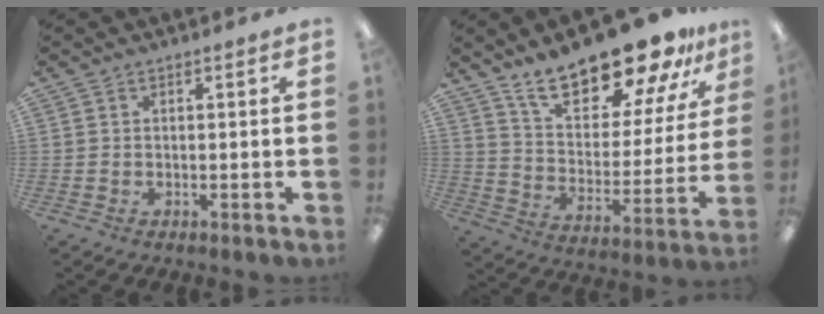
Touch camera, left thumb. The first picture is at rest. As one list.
[{"total": 22.5, "force": [18.1, 7.4, 11.1], "torque": [-0.180, -0.119, 0.307]}]